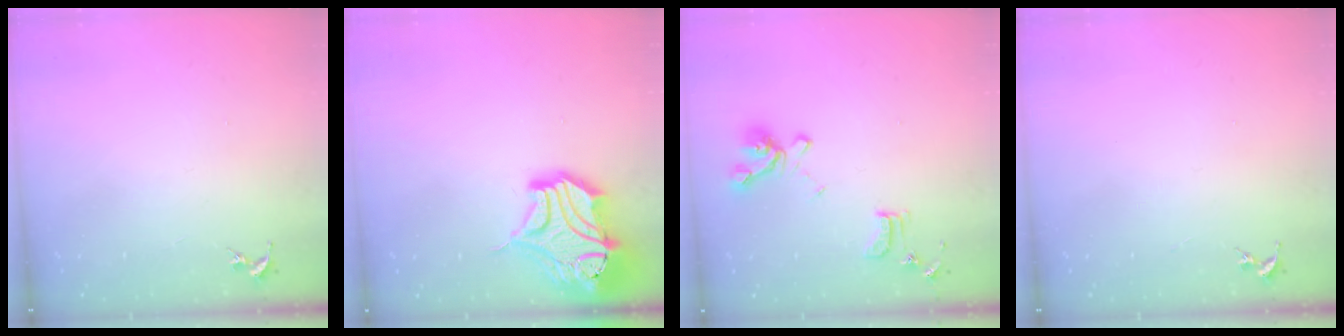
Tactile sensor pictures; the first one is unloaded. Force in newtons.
{"total": 18.4, "press": 18.2, "slide": 2.4}
{"total": 14.3, "press": 14.2, "slide": 1.4}
{"total": 0.0}